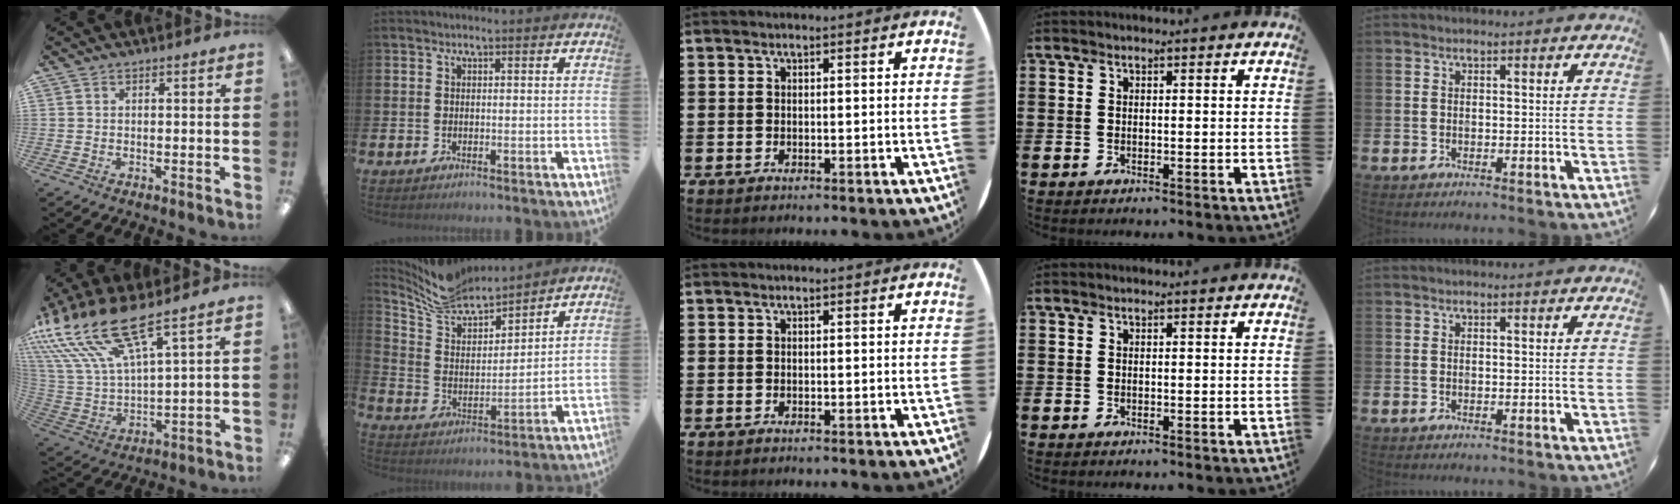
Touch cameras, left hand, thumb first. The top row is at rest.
{"thumb": {"total": 19.2, "force": [13.7, 5.3, 12.4], "torque": [-0.284, -0.093, 0.241]}, "index": {"total": 8.5, "force": [8.0, 2.2, 1.6], "torque": [-0.074, -0.050, 0.150]}}